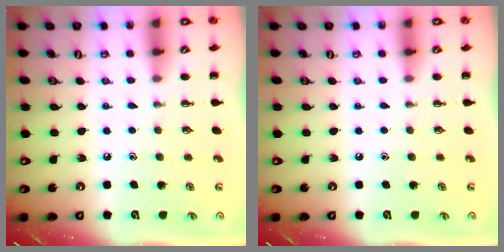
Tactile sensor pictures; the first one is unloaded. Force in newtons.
{"total": 0.0}